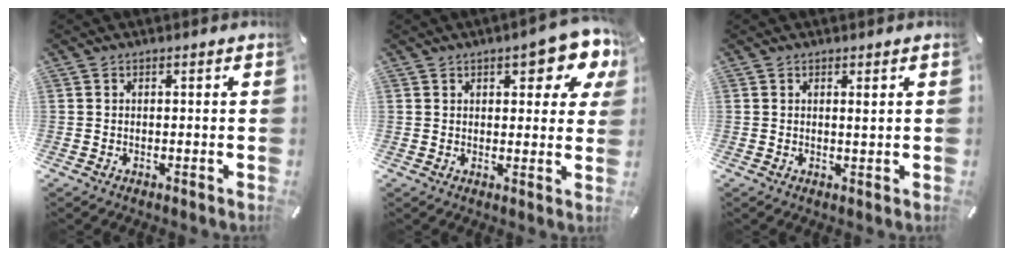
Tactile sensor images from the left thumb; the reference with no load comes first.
{"total": 9.0, "force": [5.1, 4.2, 6.2], "torque": [-0.071, -0.022, 0.083]}
{"total": 1.4, "force": [0.6, 0.2, 1.2], "torque": [-0.026, -0.001, 0.010]}